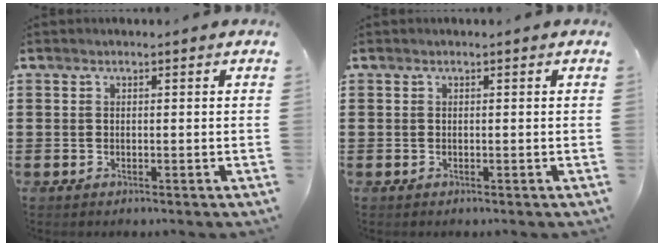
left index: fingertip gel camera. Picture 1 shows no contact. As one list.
[{"total": 0.0}]